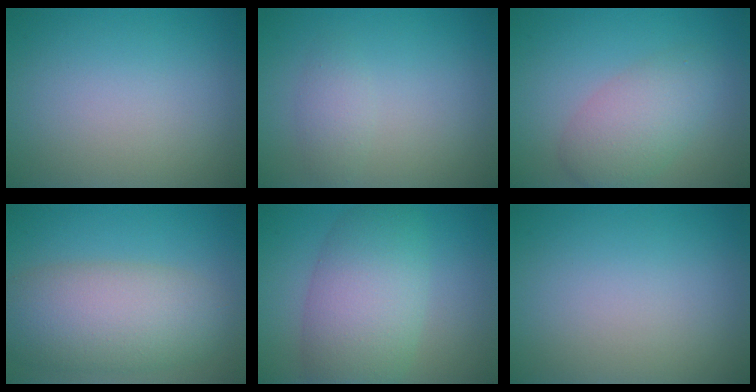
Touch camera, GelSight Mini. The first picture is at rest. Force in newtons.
{"total": 1.5, "press": 1.5, "slide": 0.1}
{"total": 4.2, "press": 4.2, "slide": 0.2}
{"total": 8.0, "press": 8.0, "slide": 0.5}
{"total": 7.6, "press": 7.6, "slide": 0.2}
{"total": 0.0}